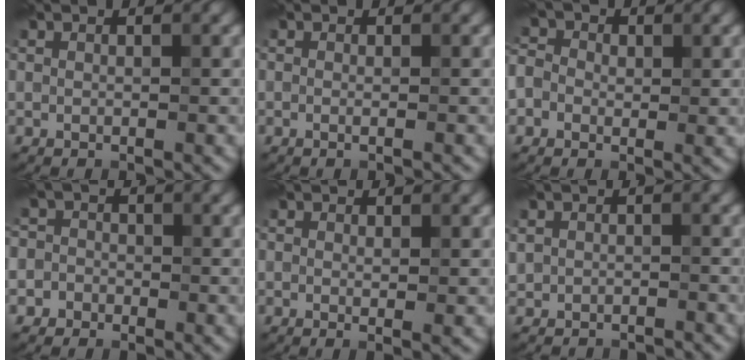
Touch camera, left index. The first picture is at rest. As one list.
[{"total": 0.6, "force": [-0.3, -0.1, 0.5], "torque": [-0.011, -0.003, -0.002]}, {"total": 3.6, "force": [0.3, 3.0, 2.0], "torque": [-0.025, 0.018, -0.022]}, {"total": 3.3, "force": [-1.2, 3.0, 0.5], "torque": [0.029, 0.019, -0.050]}, {"total": 1.1, "force": [0.0, 0.1, 1.1], "torque": [-0.017, -0.002, 0.000]}, {"total": 1.9, "force": [-1.5, 1.0, -0.5], "torque": [0.023, -0.001, -0.025]}]